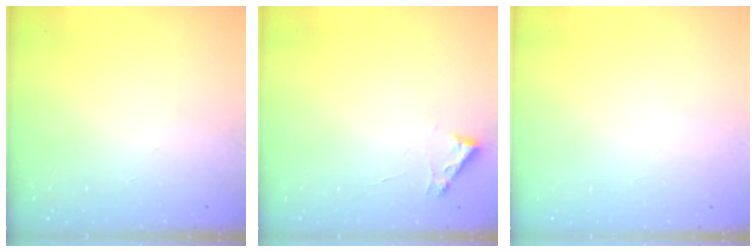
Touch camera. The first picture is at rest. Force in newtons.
{"total": 2.7, "press": 2.7, "slide": 0.3}
{"total": 1.5, "press": 1.5, "slide": 0.1}